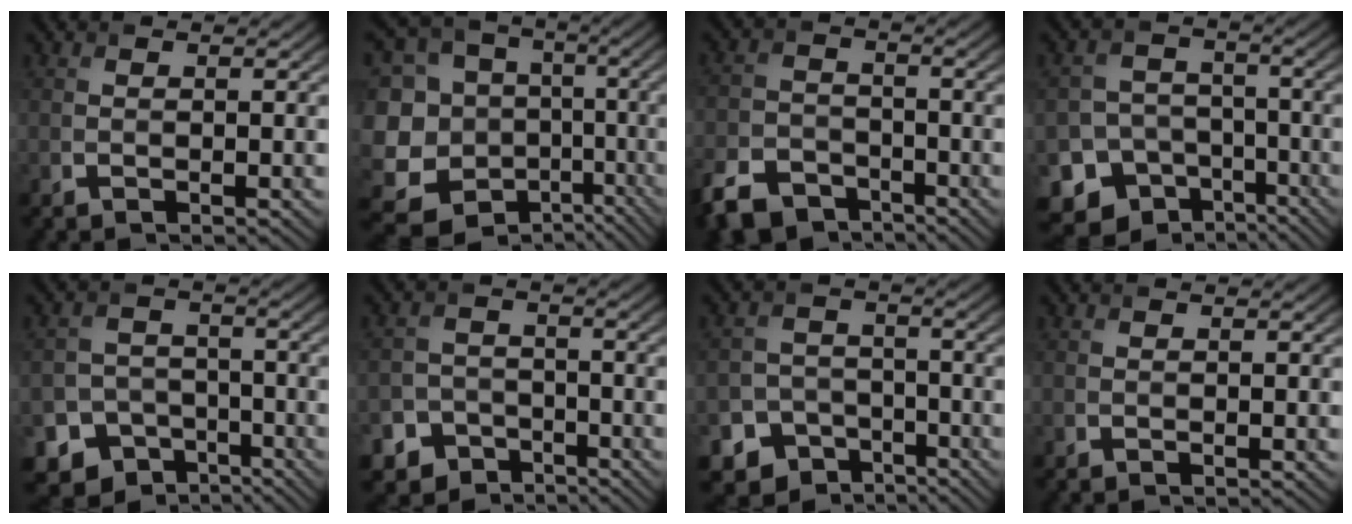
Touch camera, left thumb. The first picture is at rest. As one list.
[{"total": 17.8, "force": [-6.4, 15.0, 7.1], "torque": [-0.227, -0.017, -0.080]}, {"total": 7.9, "force": [-5.9, 4.3, 3.1], "torque": [-0.076, -0.015, -0.121]}, {"total": 13.6, "force": [-8.6, 9.9, 3.2], "torque": [-0.091, -0.044, -0.127]}, {"total": 9.6, "force": [-6.1, 7.2, 2.0], "torque": [-0.050, -0.022, -0.101]}, {"total": 6.3, "force": [-4.5, 4.3, 1.1], "torque": [-0.019, -0.008, -0.081]}, {"total": 7.9, "force": [-5.2, 5.7, 1.7], "torque": [-0.036, -0.018, -0.088]}, {"total": 0.0}]